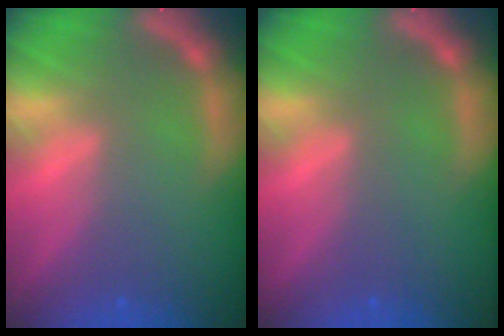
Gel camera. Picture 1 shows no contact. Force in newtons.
{"total": 0.0}